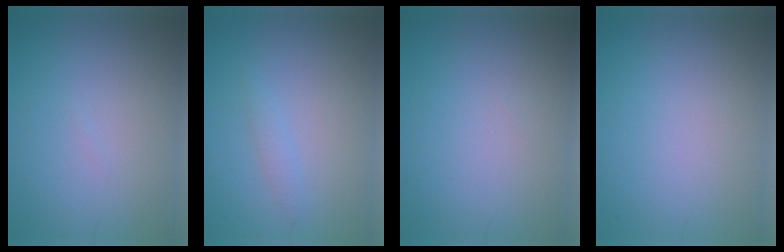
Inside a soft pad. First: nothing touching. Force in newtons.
{"total": 1.1, "press": 1.1, "slide": 0.0}
{"total": 0.0}
{"total": 0.0}